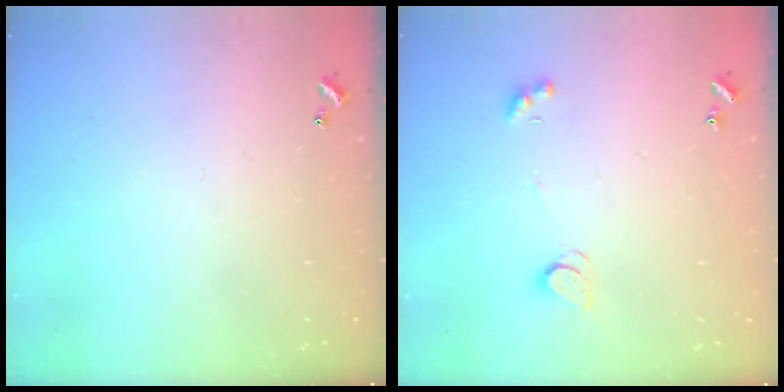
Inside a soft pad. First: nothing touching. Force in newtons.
{"total": 2.2, "press": 2.1, "slide": 0.4}